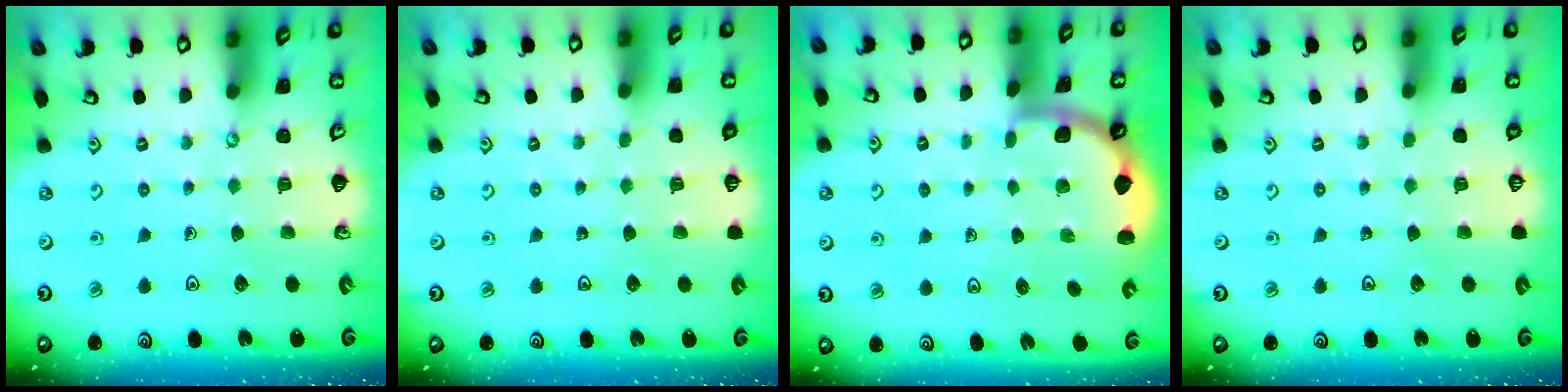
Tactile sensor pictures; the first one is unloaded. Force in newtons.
{"total": 0.0}
{"total": 1.9, "press": 1.9, "slide": 0.0}
{"total": 0.0}